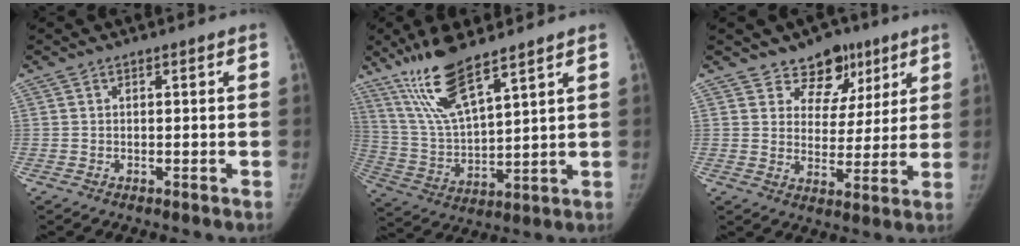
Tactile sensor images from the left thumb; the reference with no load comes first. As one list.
[{"total": 14.0, "force": [9.8, 2.8, 9.7], "torque": [-0.188, -0.048, 0.205]}, {"total": 9.3, "force": [6.2, 6.6, 2.2], "torque": [0.014, -0.030, 0.097]}]